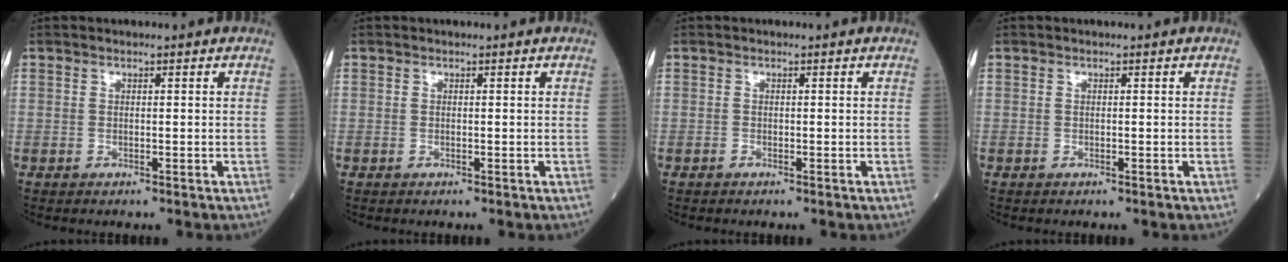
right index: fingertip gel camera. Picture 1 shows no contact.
{"total": 0.0}
{"total": 0.0}
{"total": 0.0}